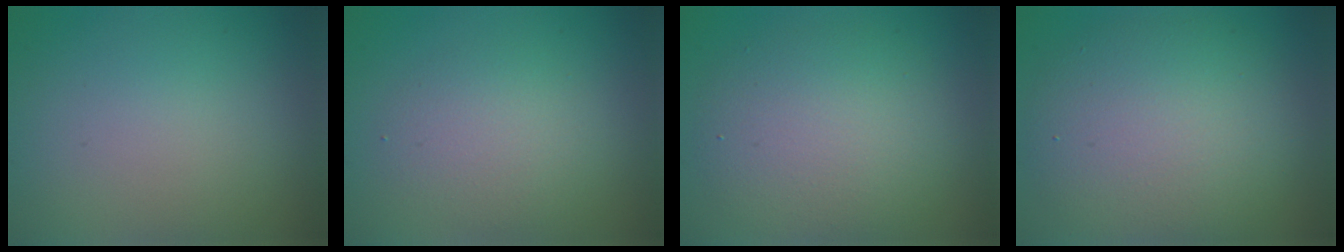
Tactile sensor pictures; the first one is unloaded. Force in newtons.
{"total": 2.9, "press": 2.9, "slide": 0.2}
{"total": 5.6, "press": 5.6, "slide": 0.5}
{"total": 7.8, "press": 7.8, "slide": 0.1}